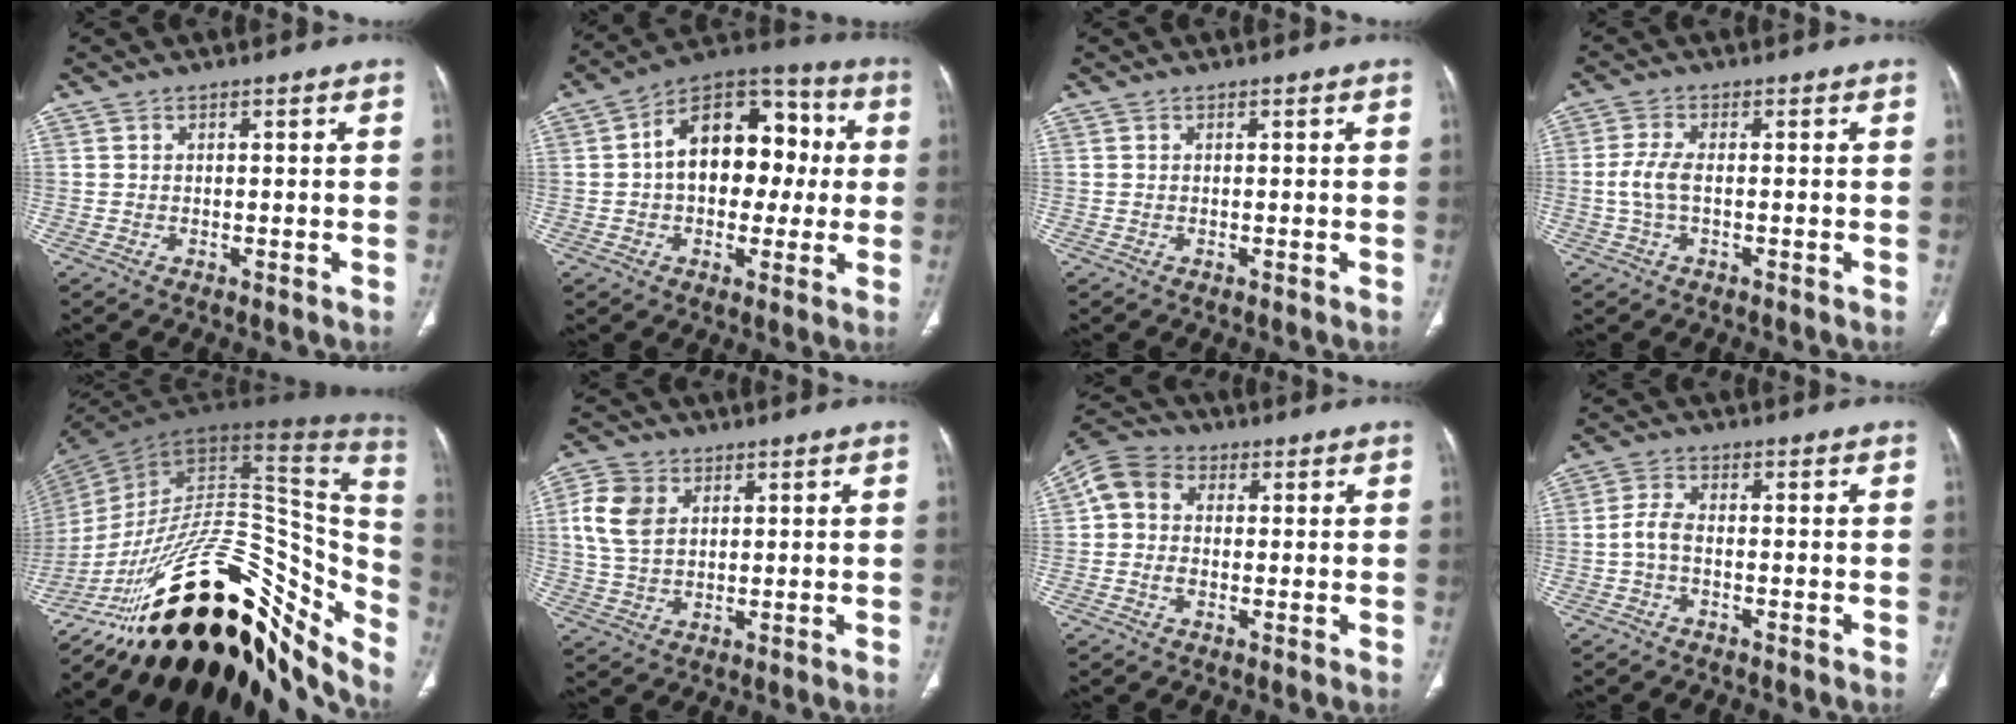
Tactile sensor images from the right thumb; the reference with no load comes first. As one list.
[{"total": 18.0, "force": [1.6, 11.8, 13.5], "torque": [-0.160, 0.043, 0.016]}, {"total": 0.0}, {"total": 4.3, "force": [-0.4, 1.9, 3.9], "torque": [-0.103, 0.002, -0.011]}, {"total": 40.4, "force": [-22.7, 18.2, 28.1], "torque": [-0.360, 0.053, -0.338]}, {"total": 6.9, "force": [1.8, 5.0, 4.4], "torque": [-0.087, 0.004, 0.035]}, {"total": 7.0, "force": [0.5, 5.7, 4.0], "torque": [-0.073, 0.019, -0.004]}, {"total": 3.3, "force": [-0.9, 1.6, 2.7], "torque": [-0.061, 0.008, -0.025]}]